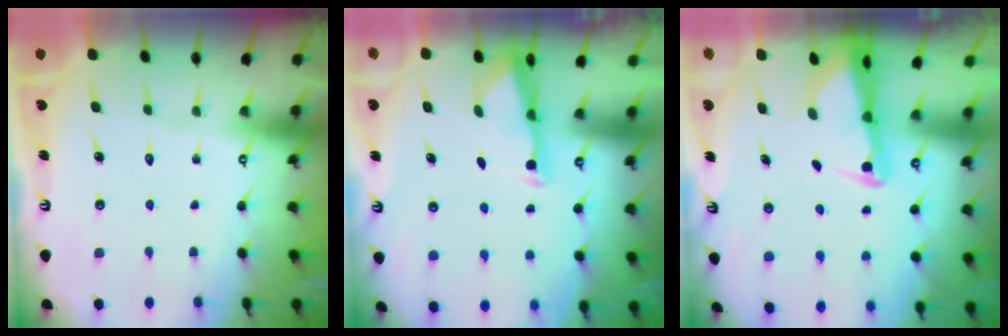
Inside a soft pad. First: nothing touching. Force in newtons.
{"total": 3.0, "press": 2.9, "slide": 0.5}
{"total": 2.4, "press": 2.4, "slide": 0.5}